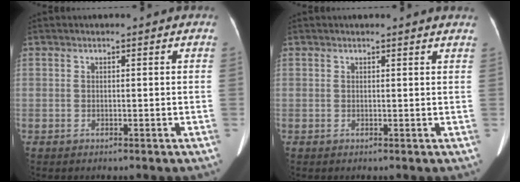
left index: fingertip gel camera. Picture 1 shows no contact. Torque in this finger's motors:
{"motor_torque": [0.72, -0.83, 0.07, 0.00]}